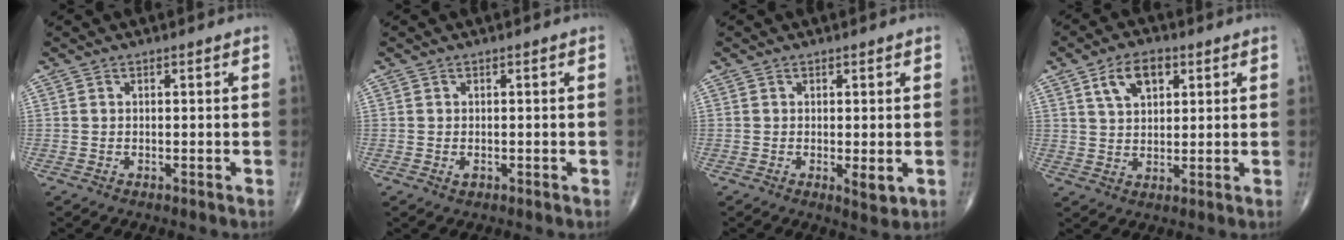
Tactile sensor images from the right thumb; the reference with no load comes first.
{"total": 0.9, "force": [-0.3, 0.6, 0.6], "torque": [-0.009, 0.000, -0.003]}
{"total": 2.6, "force": [-0.3, 1.0, 2.4], "torque": [-0.034, -0.009, -0.004]}
{"total": 7.5, "force": [3.3, 4.3, 5.1], "torque": [-0.074, -0.004, 0.059]}